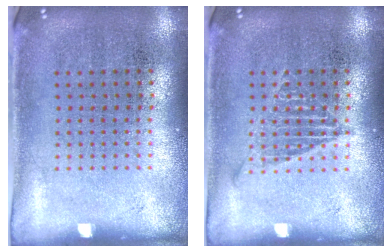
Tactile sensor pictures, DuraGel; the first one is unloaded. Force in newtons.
{"total": 1.4, "press": 1.4, "slide": 0.2}